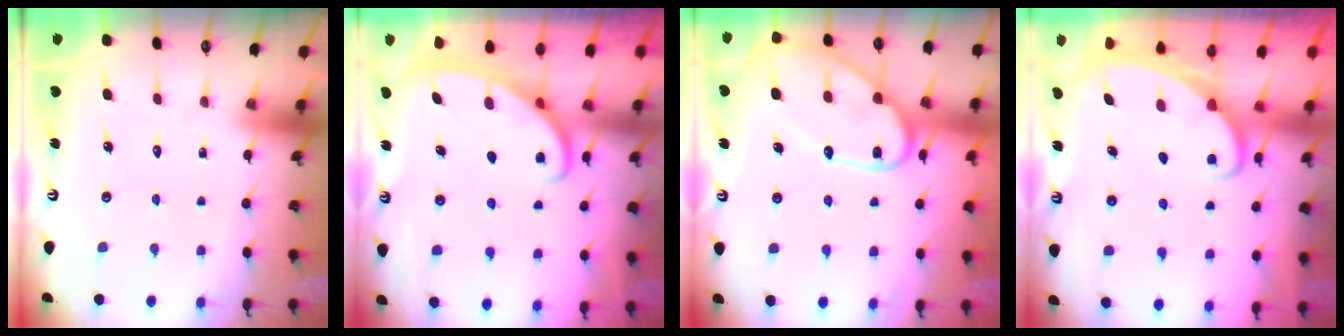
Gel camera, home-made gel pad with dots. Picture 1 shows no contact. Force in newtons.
{"total": 2.6, "press": 2.6, "slide": 0.4}
{"total": 16.1, "press": 16.0, "slide": 1.3}
{"total": 2.3, "press": 2.3, "slide": 0.3}